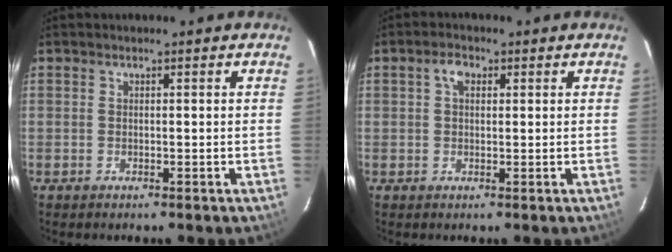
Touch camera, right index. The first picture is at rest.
{"total": 2.6, "force": [0.8, 1.7, 1.8], "torque": [-0.033, 0.011, 0.014]}